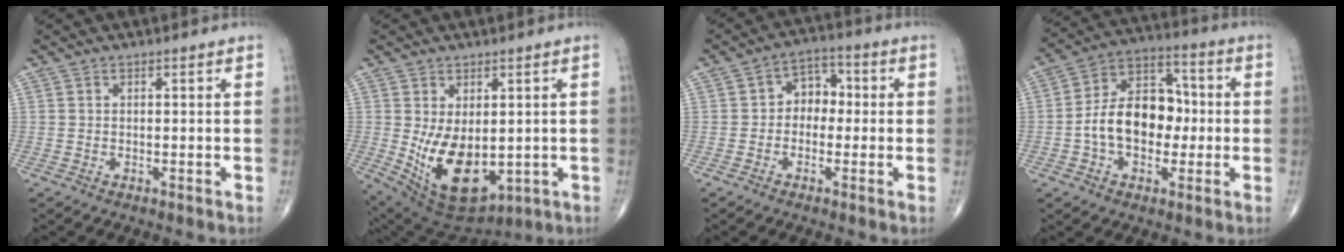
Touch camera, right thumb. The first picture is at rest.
{"total": 13.7, "force": [-1.2, 8.1, 11.1], "torque": [-0.175, -0.017, 0.014]}
{"total": 6.2, "force": [-0.4, 4.8, 3.9], "torque": [-0.026, 0.027, -0.021]}
{"total": 14.4, "force": [-1.5, 9.8, 10.4], "torque": [-0.148, 0.044, -0.033]}